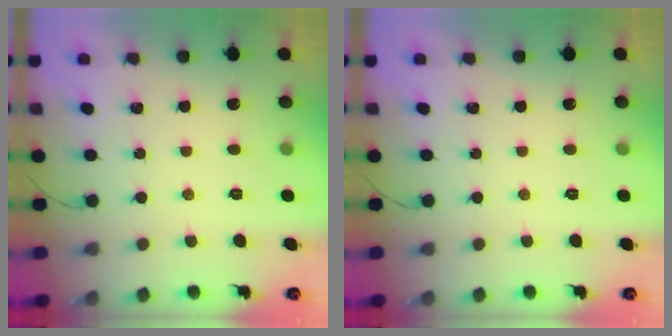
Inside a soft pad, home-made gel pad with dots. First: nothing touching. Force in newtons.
{"total": 0.0}